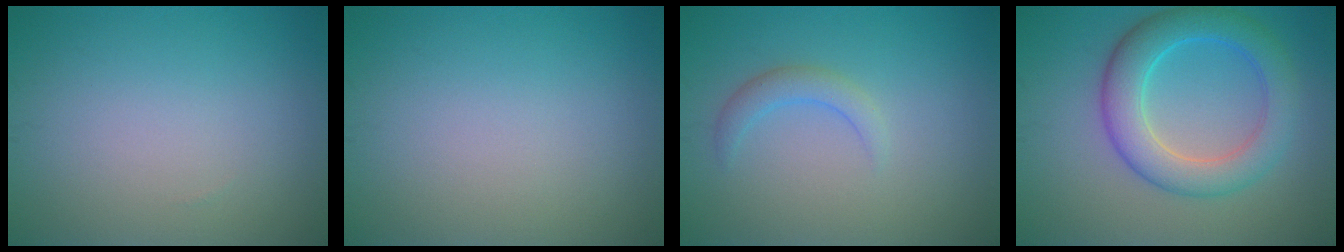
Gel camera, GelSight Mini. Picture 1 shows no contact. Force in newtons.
{"total": 0.0}
{"total": 1.8, "press": 1.8, "slide": 0.2}
{"total": 6.1, "press": 6.1, "slide": 0.1}